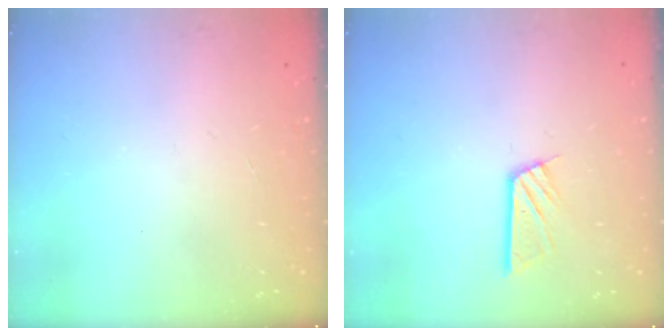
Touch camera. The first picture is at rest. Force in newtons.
{"total": 7.5, "press": 7.5, "slide": 0.7}